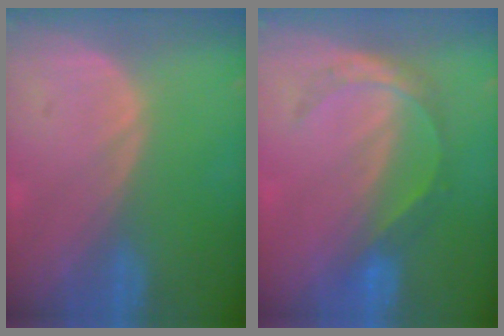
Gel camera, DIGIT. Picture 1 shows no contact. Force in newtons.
{"total": 5.6, "press": 4.8, "slide": 2.9}